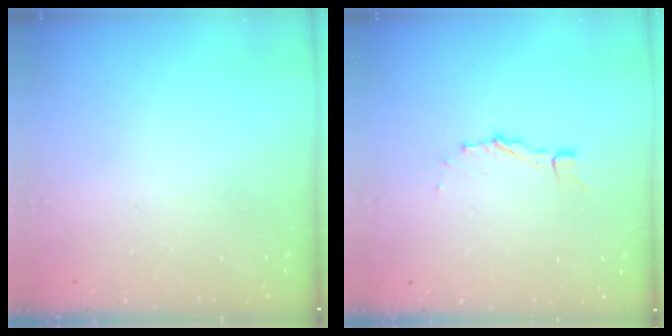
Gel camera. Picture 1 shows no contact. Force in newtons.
{"total": 3.4, "press": 3.4, "slide": 0.2}